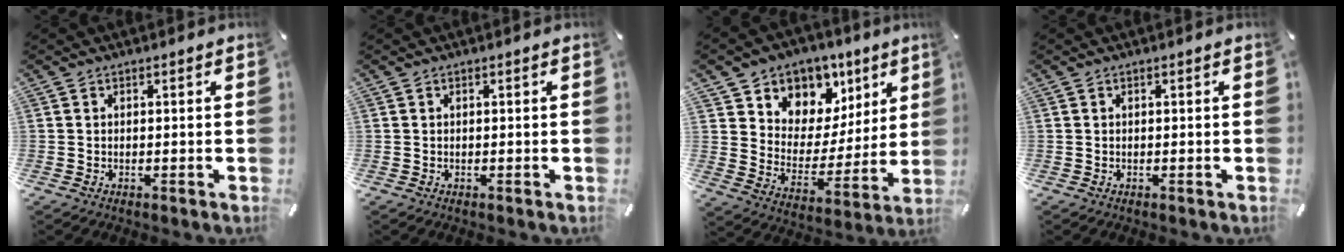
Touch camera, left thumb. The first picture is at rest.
{"total": 0.0}
{"total": 8.9, "force": [5.4, 7.0, -0.7], "torque": [0.001, -0.069, 0.102]}
{"total": 0.0}